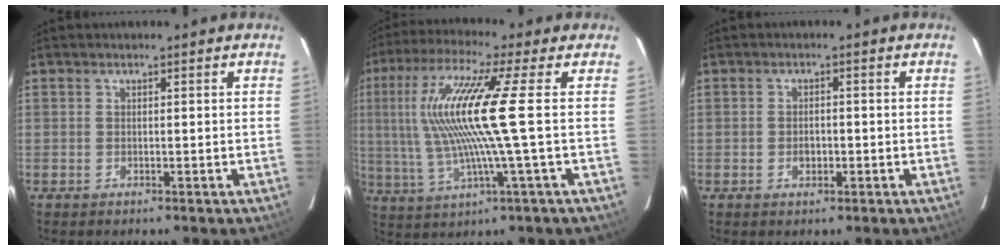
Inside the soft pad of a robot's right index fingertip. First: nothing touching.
{"total": 15.0, "force": [1.2, -0.5, 14.9], "torque": [-0.290, 0.002, 0.029]}
{"total": 2.1, "force": [-0.6, 1.6, 1.2], "torque": [-0.020, 0.002, -0.010]}